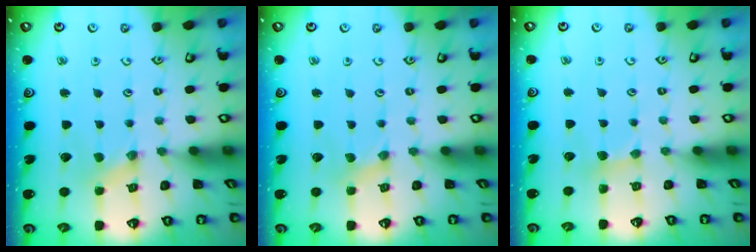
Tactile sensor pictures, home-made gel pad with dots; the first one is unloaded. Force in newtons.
{"total": 0.0}
{"total": 3.2, "press": 3.2, "slide": 0.4}